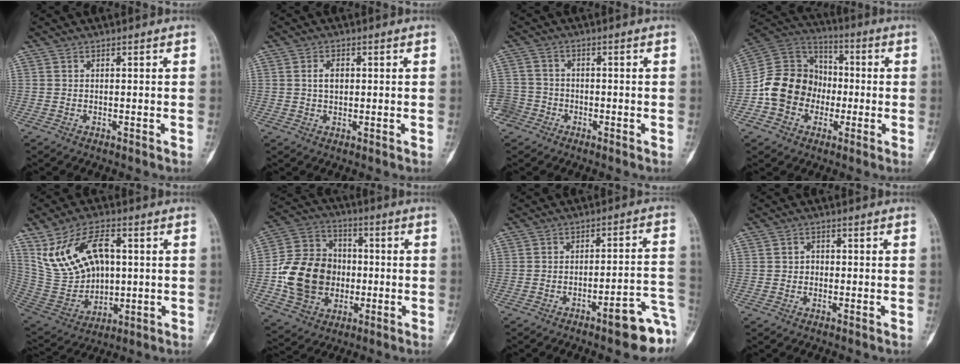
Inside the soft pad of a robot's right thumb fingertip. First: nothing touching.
{"total": 3.0, "force": [0.6, 1.9, 2.2], "torque": [-0.031, 0.002, 0.010]}
{"total": 6.0, "force": [-3.1, 5.0, 0.7], "torque": [-0.007, 0.022, -0.062]}
{"total": 14.9, "force": [-3.2, 13.0, 6.7], "torque": [-0.084, 0.048, -0.062]}
{"total": 17.1, "force": [4.7, 10.7, 12.5], "torque": [-0.209, 0.000, 0.107]}
{"total": 17.8, "force": [-2.0, 14.6, 10.0], "torque": [-0.156, 0.028, -0.032]}
{"total": 16.7, "force": [-7.1, 3.7, 14.7], "torque": [-0.139, 0.059, -0.094]}
{"total": 1.7, "force": [-0.1, 1.6, 0.8], "torque": [0.002, 0.006, -0.005]}